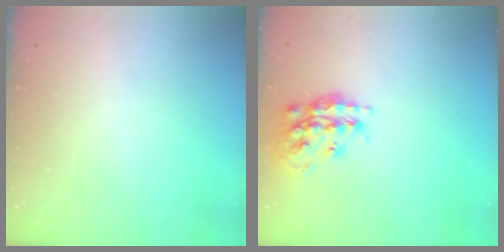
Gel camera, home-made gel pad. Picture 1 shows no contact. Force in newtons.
{"total": 17.1, "press": 17.1, "slide": 1.0}